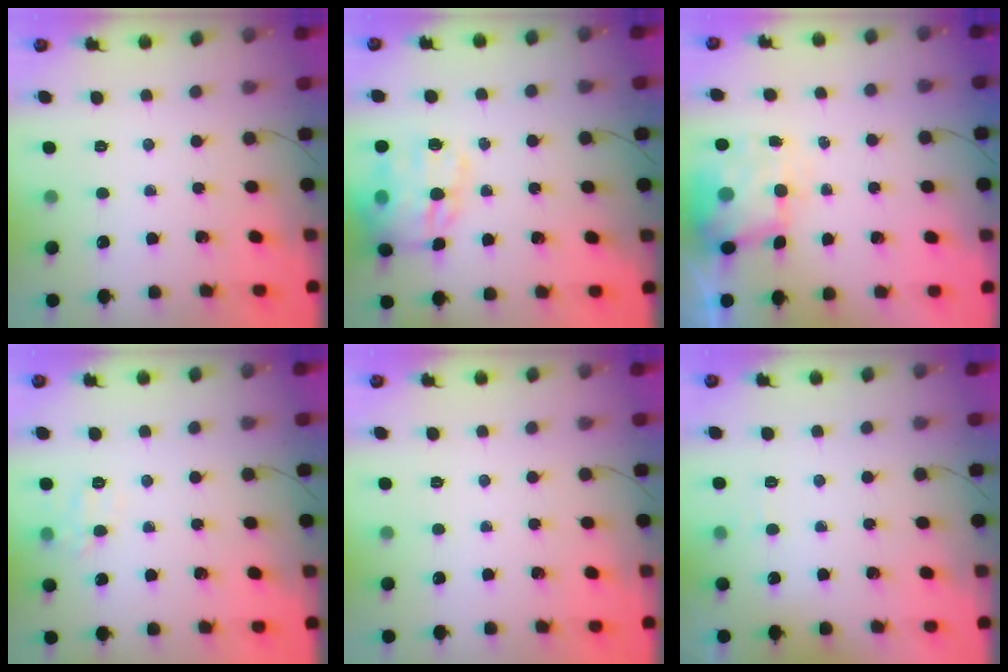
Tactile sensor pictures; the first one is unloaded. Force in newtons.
{"total": 16.4, "press": 16.2, "slide": 2.6}
{"total": 6.6, "press": 6.4, "slide": 1.4}
{"total": 6.4, "press": 6.3, "slide": 1.0}
{"total": 0.0}
{"total": 4.4, "press": 4.3, "slide": 1.2}